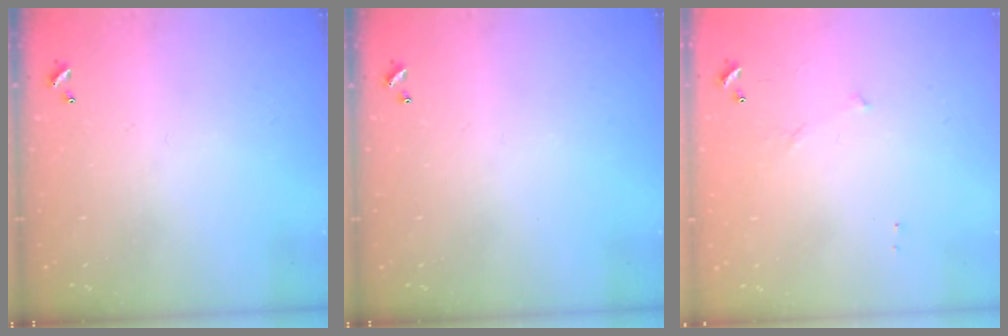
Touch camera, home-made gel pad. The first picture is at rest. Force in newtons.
{"total": 0.0}
{"total": 7.6, "press": 7.5, "slide": 0.6}